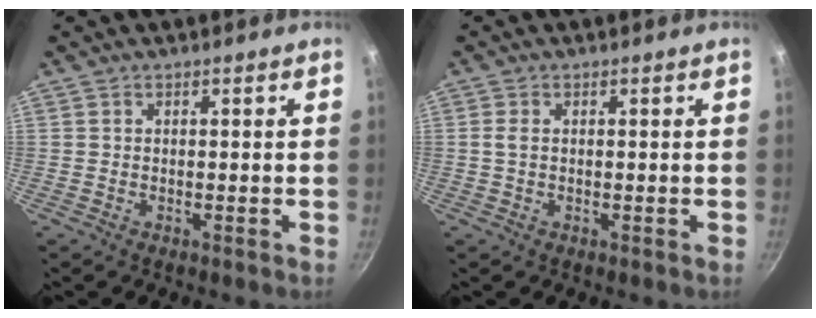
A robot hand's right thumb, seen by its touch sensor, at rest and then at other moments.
{"total": 1.5, "force": [0.2, 0.8, 1.2], "torque": [-0.026, 0.001, 0.002]}